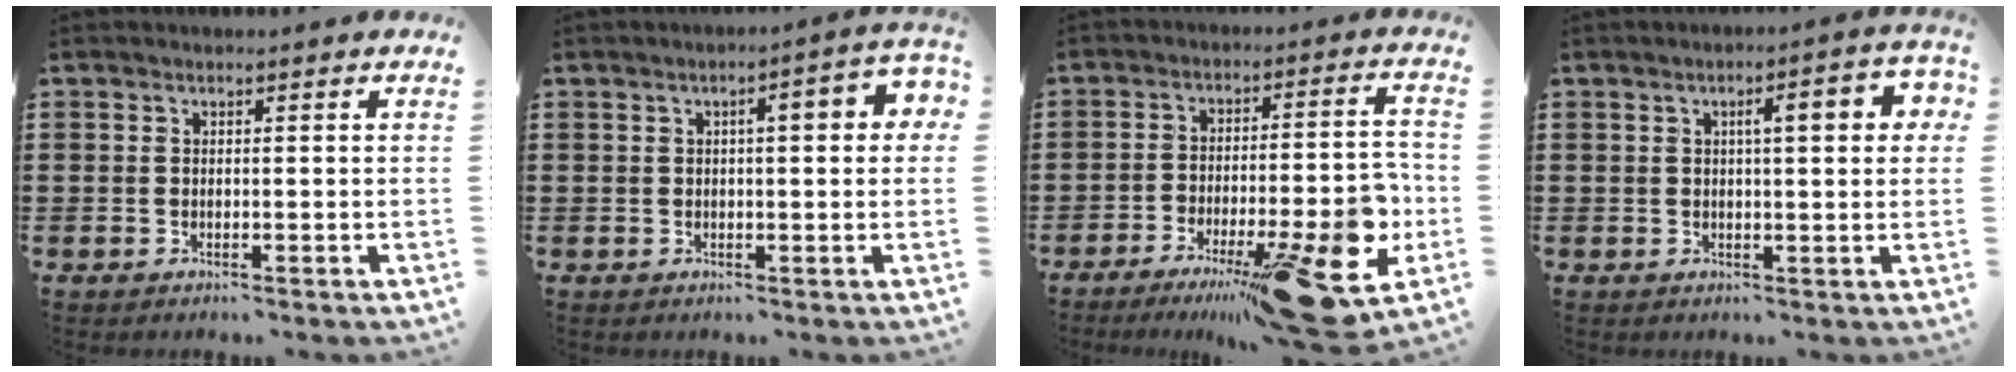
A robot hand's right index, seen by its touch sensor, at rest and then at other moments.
{"total": 4.5, "force": [0.8, 0.9, 4.4], "torque": [-0.066, 0.002, 0.006]}
{"total": 17.0, "force": [-8.7, 3.8, 14.1], "torque": [-0.177, 0.012, -0.134]}
{"total": 5.1, "force": [1.2, 1.1, 4.9], "torque": [-0.070, -0.001, 0.011]}